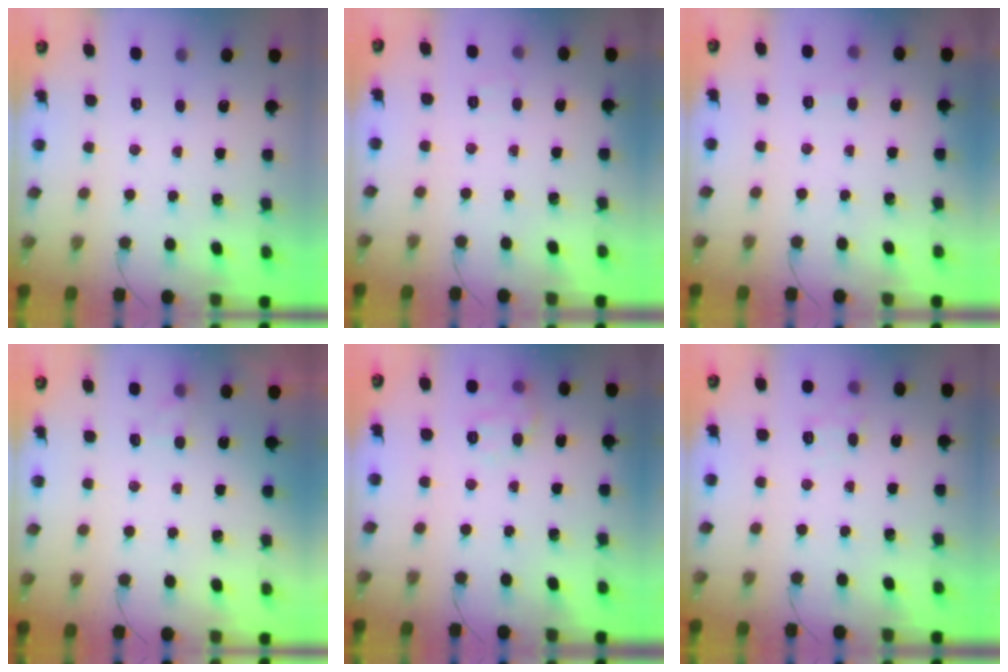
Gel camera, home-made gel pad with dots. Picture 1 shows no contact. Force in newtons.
{"total": 2.0, "press": 1.7, "slide": 1.1}
{"total": 5.6, "press": 5.4, "slide": 1.7}
{"total": 1.9, "press": 1.4, "slide": 1.2}
{"total": 8.9, "press": 8.9, "slide": 0.5}
{"total": 7.8, "press": 7.5, "slide": 2.1}